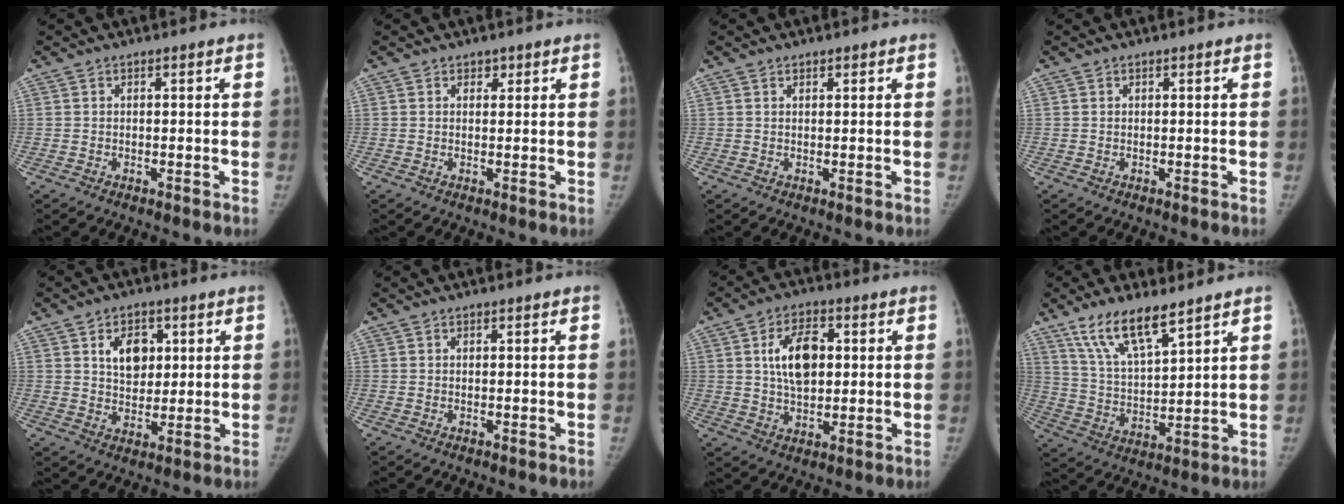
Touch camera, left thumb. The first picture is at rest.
{"total": 1.2, "force": [0.9, 0.8, 0.3], "torque": [0.007, -0.006, 0.011]}
{"total": 0.7, "force": [0.6, 0.4, 0.3], "torque": [0.001, -0.001, 0.005]}
{"total": 0.0}
{"total": 7.6, "force": [2.6, 5.4, 4.7], "torque": [-0.039, -0.012, 0.043]}
{"total": 0.0}
{"total": 9.8, "force": [1.9, 5.9, 7.5], "torque": [-0.107, -0.001, 0.033]}
{"total": 11.9, "force": [8.3, 3.4, 7.8], "torque": [-0.130, -0.041, 0.168]}